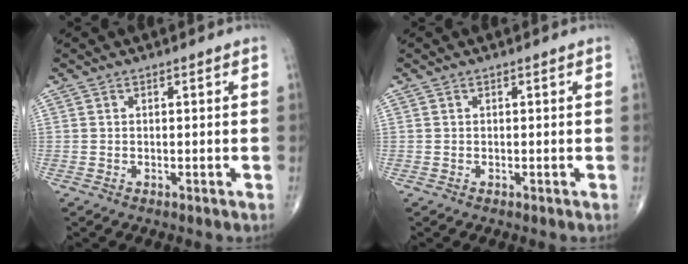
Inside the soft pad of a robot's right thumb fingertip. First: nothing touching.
{"total": 0.0}